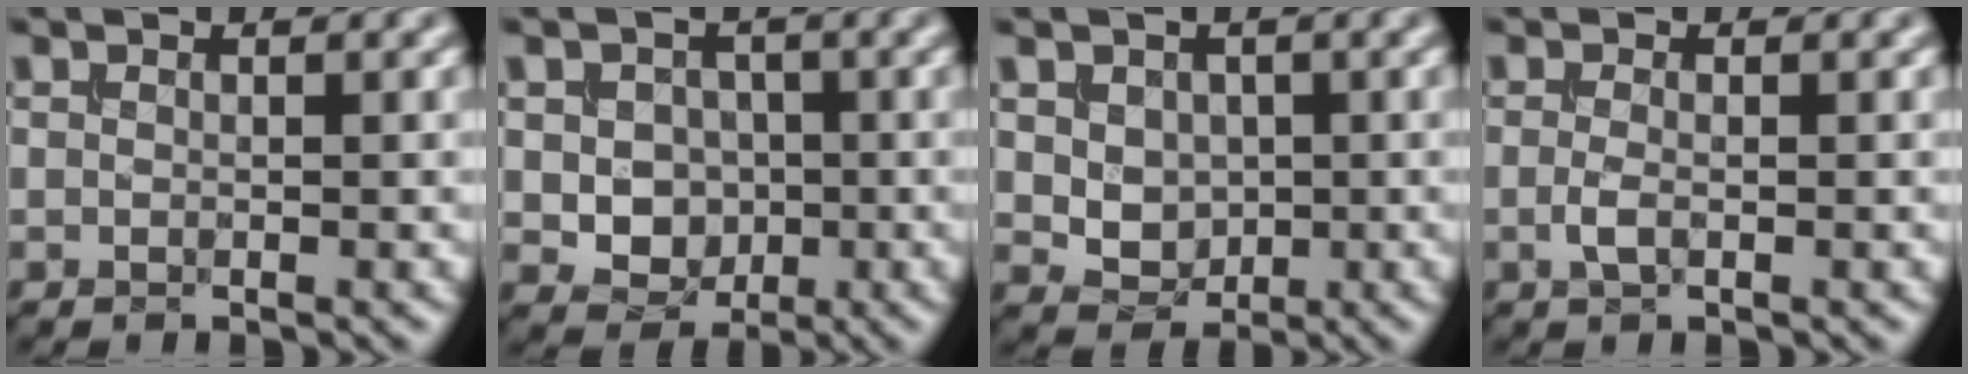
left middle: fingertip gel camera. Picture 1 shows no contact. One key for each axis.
{"total": 4.1, "fx": -0.4, "fy": 3.4, "fz": 2.2, "tx": -0.029, "ty": -0.004, "tz": -0.011}
{"total": 2.8, "fx": 0.3, "fy": 2.3, "fz": 1.6, "tx": -0.036, "ty": -0.008, "tz": 0.009}
{"total": 1.3, "fx": -0.4, "fy": 0.5, "fz": 1.2, "tx": -0.032, "ty": -0.001, "tz": -0.011}